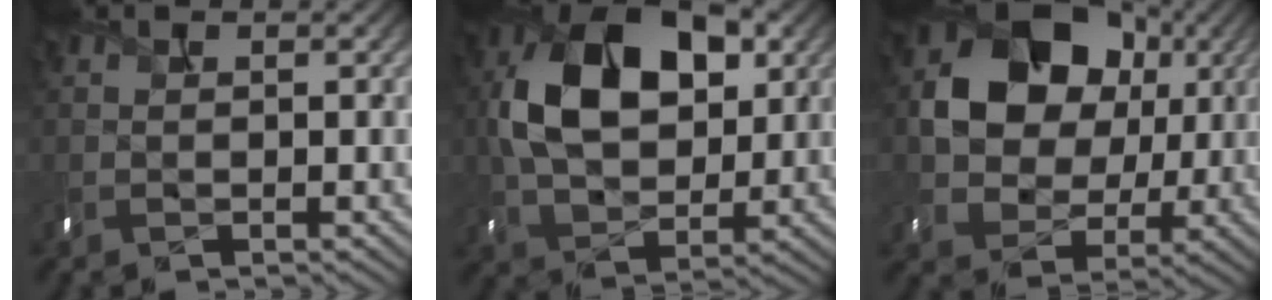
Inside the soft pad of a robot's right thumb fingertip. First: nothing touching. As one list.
[{"total": 13.6, "force": [2.8, 8.9, 9.9], "torque": [-0.193, 0.013, 0.041]}, {"total": 13.4, "force": [2.9, 10.5, 7.7], "torque": [-0.133, 0.003, 0.042]}]